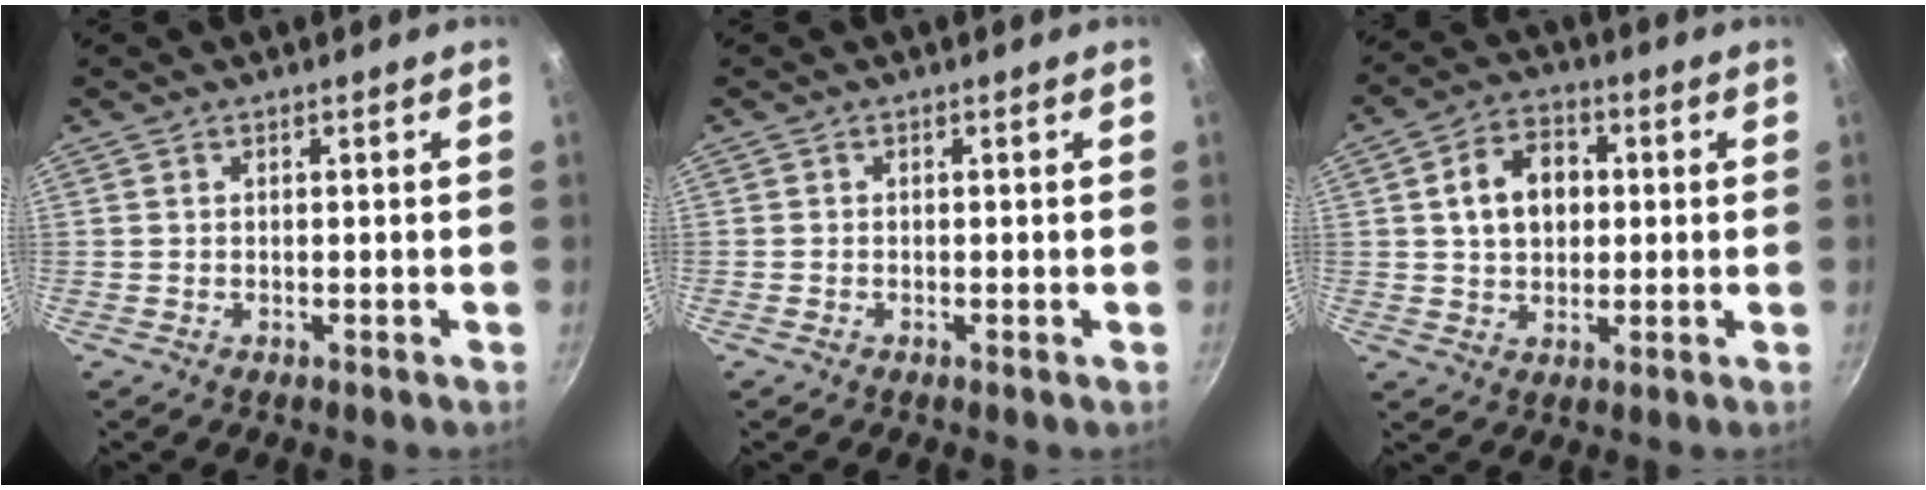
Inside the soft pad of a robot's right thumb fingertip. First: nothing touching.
{"total": 0.0}
{"total": 9.8, "force": [1.5, 7.3, 6.4], "torque": [-0.084, 0.013, 0.018]}